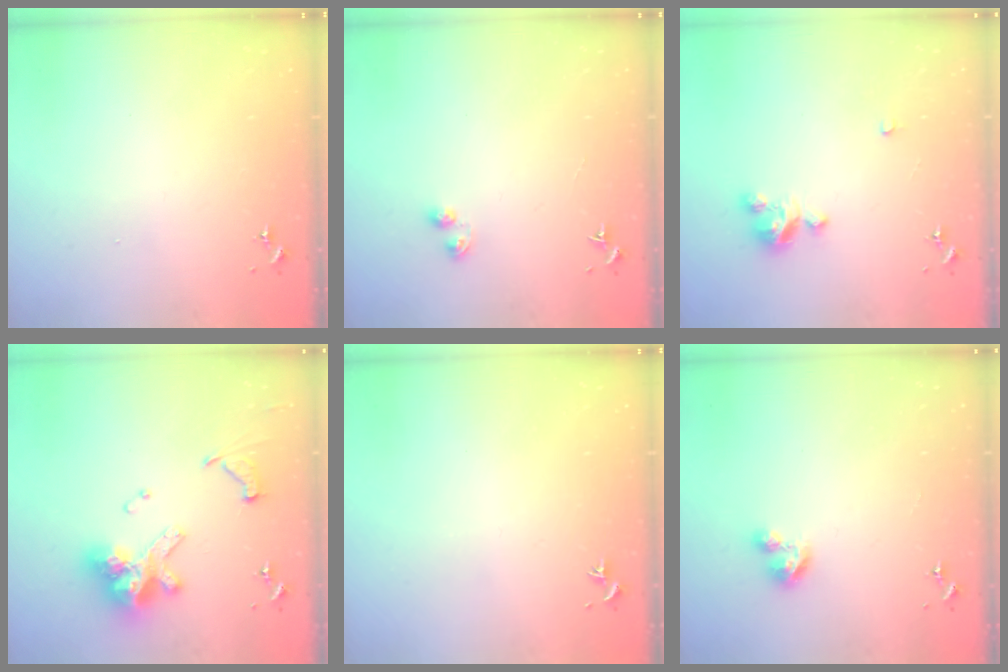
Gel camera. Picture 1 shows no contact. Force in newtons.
{"total": 2.9, "press": 2.9, "slide": 0.4}
{"total": 7.0, "press": 7.0, "slide": 0.3}
{"total": 16.2, "press": 16.1, "slide": 1.9}
{"total": 0.0}
{"total": 3.9, "press": 3.9, "slide": 0.3}